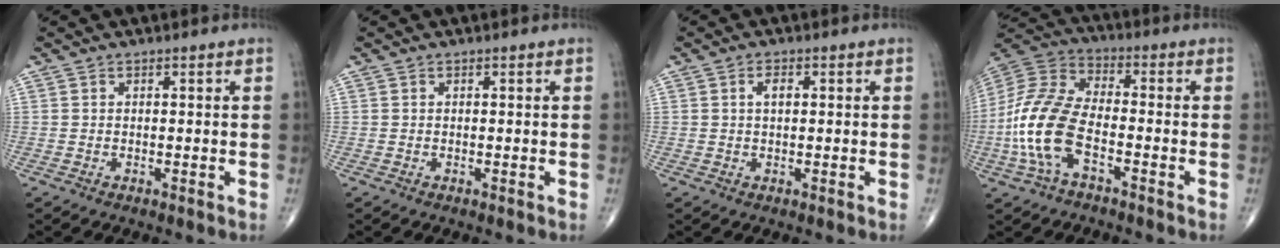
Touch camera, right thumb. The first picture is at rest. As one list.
[{"total": 0.0}, {"total": 2.1, "force": [0.5, 1.1, 1.8], "torque": [-0.032, 0.004, 0.007]}, {"total": 14.9, "force": [-4.6, 7.3, 12.1], "torque": [-0.267, 0.034, -0.095]}]